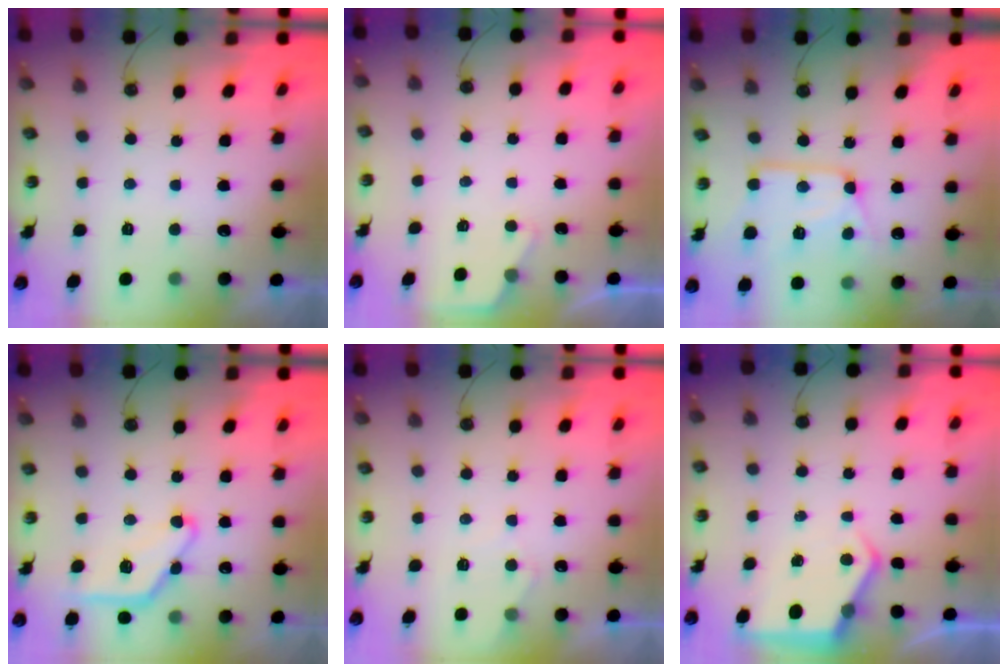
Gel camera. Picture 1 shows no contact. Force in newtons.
{"total": 2.3, "press": 2.3, "slide": 0.3}
{"total": 13.9, "press": 13.9, "slide": 0.9}
{"total": 12.1, "press": 12.0, "slide": 0.6}
{"total": 5.0, "press": 5.0, "slide": 0.7}
{"total": 5.9, "press": 5.8, "slide": 0.6}